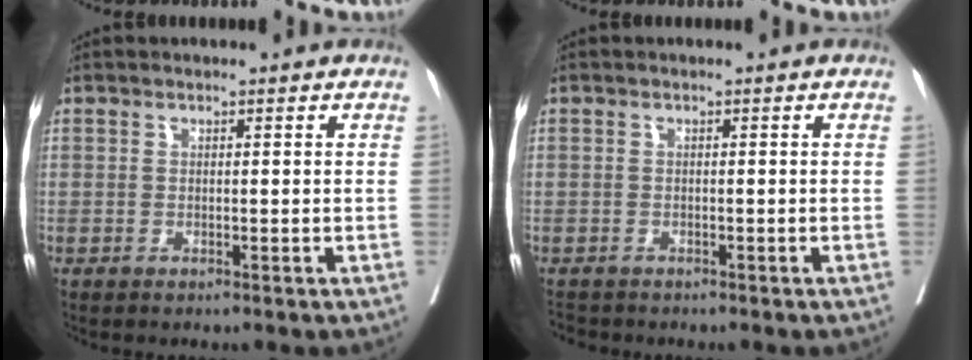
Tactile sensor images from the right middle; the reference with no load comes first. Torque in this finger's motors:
{"motor_torque": [-0.06, -0.05, 0.00, 0.00]}